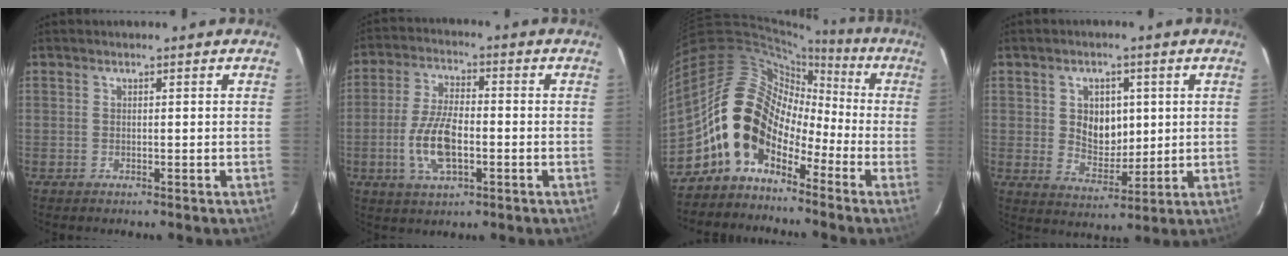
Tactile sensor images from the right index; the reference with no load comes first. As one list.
[{"total": 10.2, "force": [-2.7, 4.4, 8.8], "torque": [-0.182, 0.000, -0.049]}, {"total": 12.6, "force": [-5.7, 9.1, 6.6], "torque": [-0.116, 0.029, -0.120]}, {"total": 7.7, "force": [1.3, 5.8, 4.9], "torque": [-0.082, 0.004, 0.034]}]